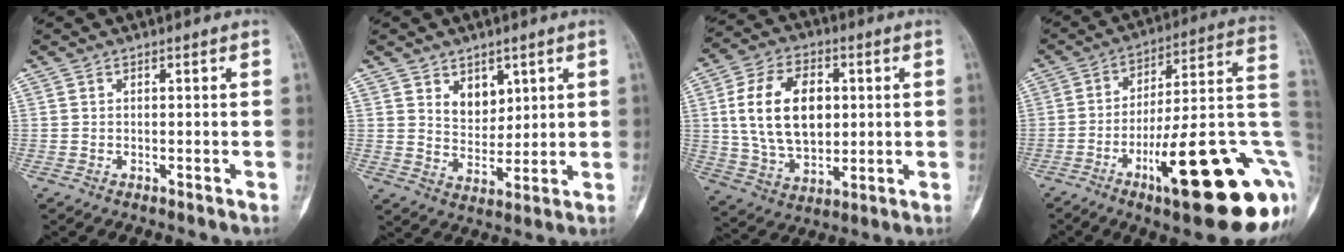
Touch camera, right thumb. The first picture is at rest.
{"total": 6.3, "force": [3.1, 4.4, 3.3], "torque": [-0.023, -0.026, 0.059]}
{"total": 17.0, "force": [2.5, 11.1, 12.7], "torque": [-0.195, -0.003, 0.051]}
{"total": 28.3, "force": [-8.9, 7.0, 25.9], "torque": [-0.289, 0.036, -0.123]}